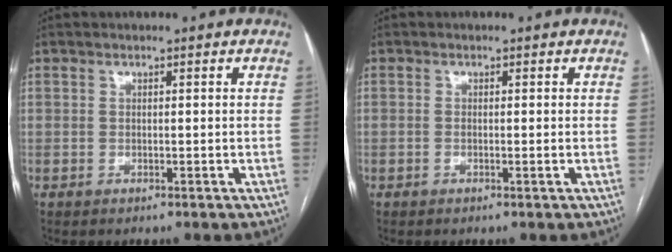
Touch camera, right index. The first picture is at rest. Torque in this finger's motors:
{"motor_torque": [-0.64, 0.45, -0.03, 0.00]}